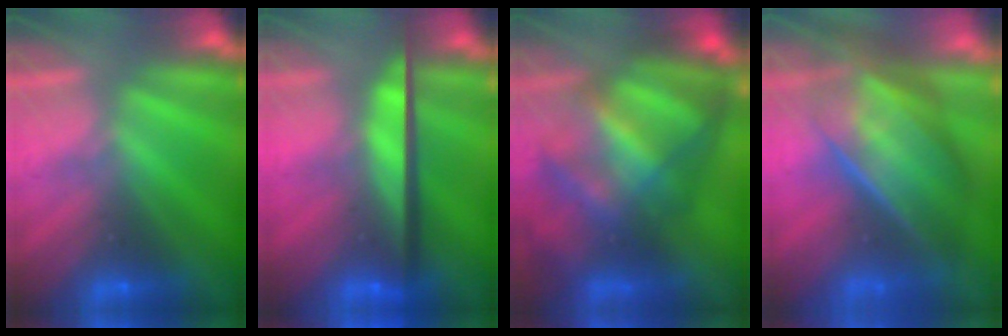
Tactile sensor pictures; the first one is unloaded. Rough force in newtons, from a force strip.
{"total": 14.6}
{"total": 9.8}
{"total": 7.3}